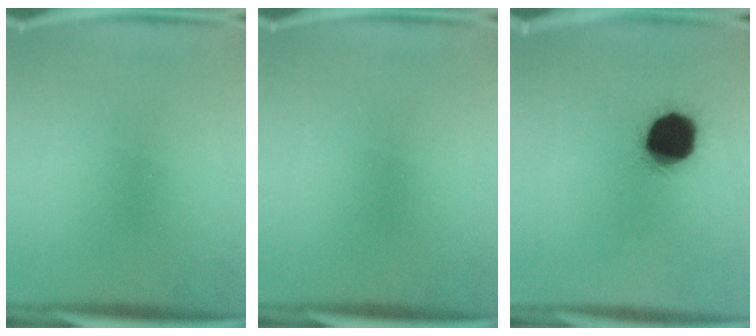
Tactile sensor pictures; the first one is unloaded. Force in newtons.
{"total": 0.0}
{"total": 18.5}